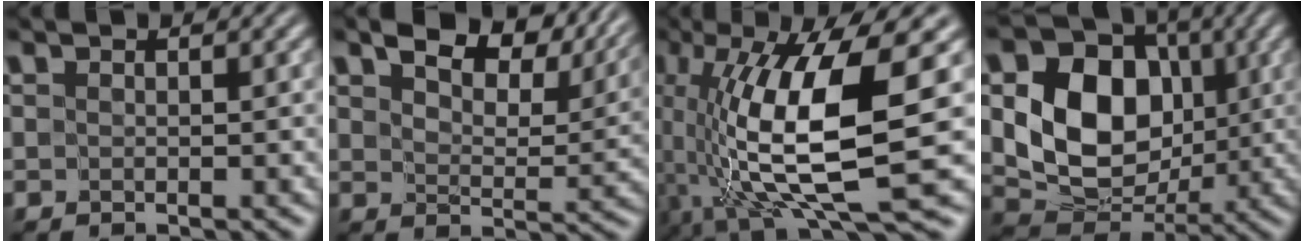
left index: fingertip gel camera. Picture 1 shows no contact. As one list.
[{"total": 8.5, "force": [6.3, 3.6, 4.5], "torque": [-0.077, 0.013, 0.090]}, {"total": 12.9, "force": [-1.1, 3.6, 12.3], "torque": [-0.227, -0.008, -0.010]}, {"total": 9.7, "force": [0.4, 7.6, 6.0], "torque": [-0.123, -0.011, 0.011]}]